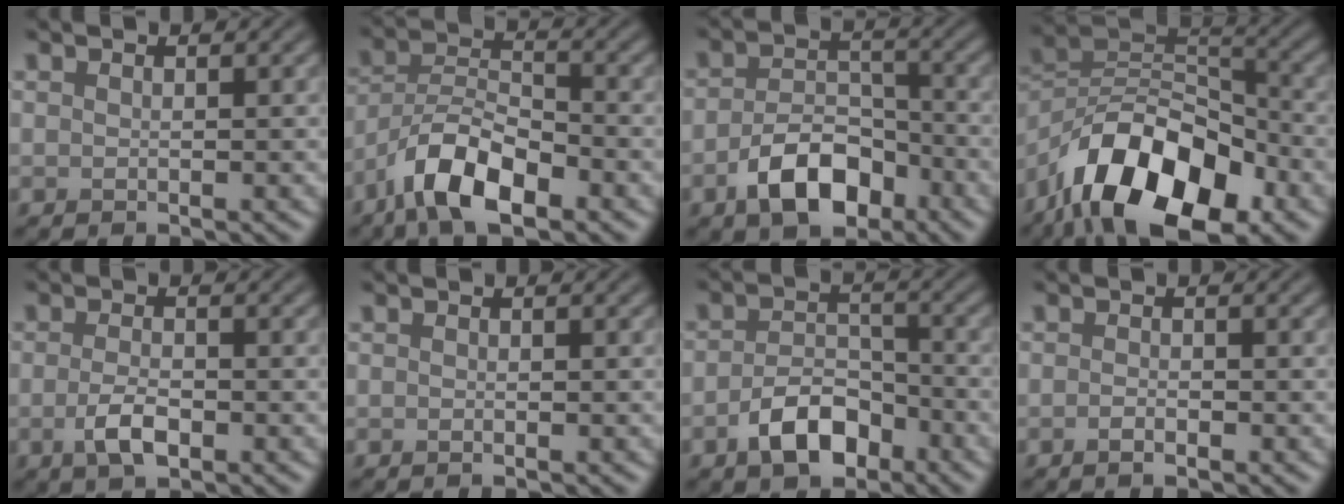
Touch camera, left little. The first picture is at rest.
{"total": 7.2, "force": [-4.5, 2.8, 4.9], "torque": [-0.080, 0.009, -0.089]}
{"total": 6.1, "force": [-3.1, 3.5, 3.8], "torque": [-0.065, -0.001, -0.055]}
{"total": 13.8, "force": [-8.1, 6.6, 9.0], "torque": [-0.147, 0.007, -0.157]}
{"total": 2.7, "force": [-1.0, 1.1, 2.3], "torque": [-0.049, -0.004, -0.022]}
{"total": 0.0}
{"total": 4.9, "force": [-2.6, 2.8, 3.0], "torque": [-0.049, 0.003, -0.049]}
{"total": 1.0, "force": [-0.5, 0.3, 0.8], "torque": [-0.014, -0.002, -0.009]}